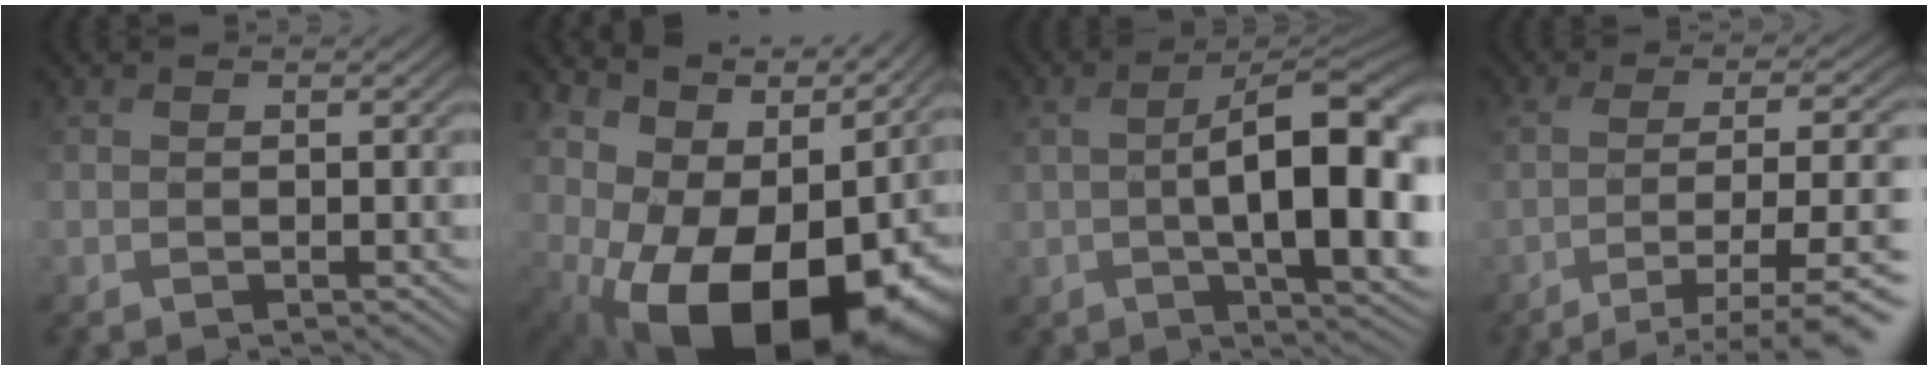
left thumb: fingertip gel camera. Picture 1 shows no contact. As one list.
[{"total": 16.8, "force": [-0.2, 11.4, 12.4], "torque": [-0.164, -0.018, 0.039]}, {"total": 11.9, "force": [-0.8, 4.3, 11.1], "torque": [-0.166, -0.004, 0.007]}, {"total": 8.3, "force": [-3.7, 2.3, 7.1], "torque": [-0.117, 0.002, -0.046]}]